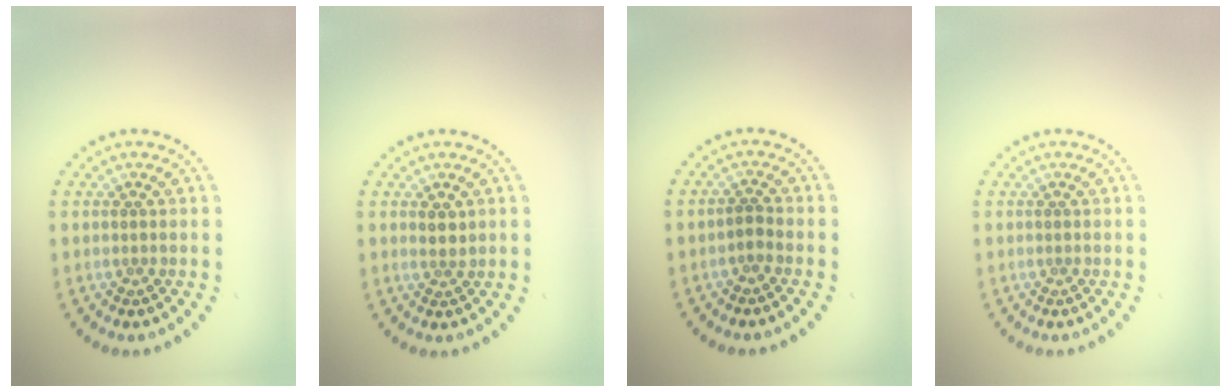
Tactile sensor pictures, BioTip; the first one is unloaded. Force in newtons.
{"total": 1.2, "press": 1.0, "slide": 0.7}
{"total": 0.8, "press": 0.7, "slide": 0.4}
{"total": 0.0}